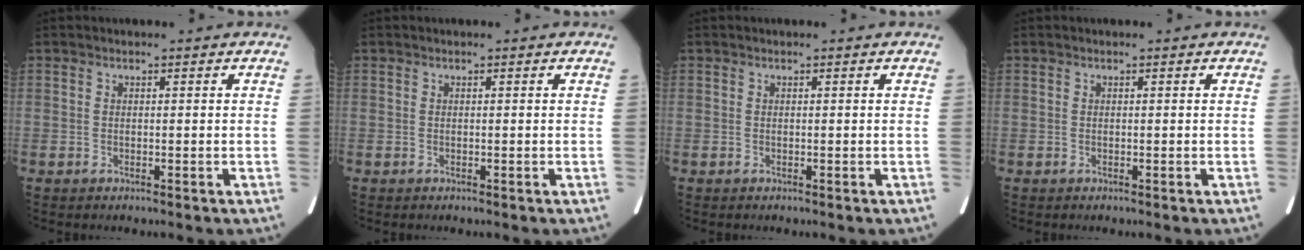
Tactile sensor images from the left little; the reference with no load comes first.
{"total": 0.0}
{"total": 0.0}
{"total": 0.0}